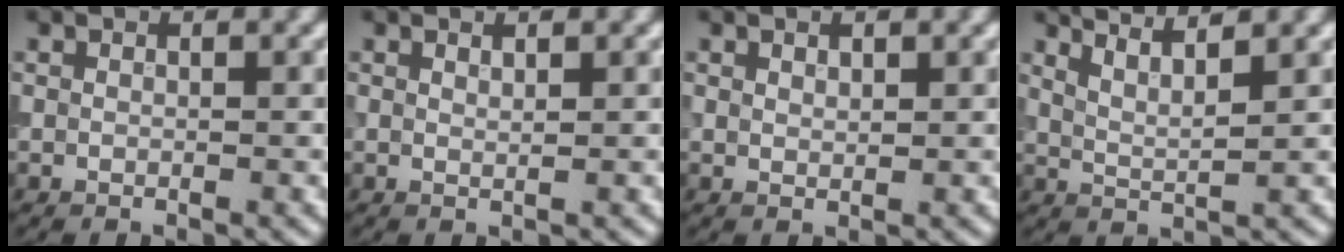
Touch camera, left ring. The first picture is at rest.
{"total": 0.8, "force": [0.5, 0.2, 0.6], "torque": [-0.003, -0.001, 0.008]}
{"total": 0.8, "force": [0.6, 0.3, 0.4], "torque": [-0.009, -0.001, 0.012]}
{"total": 3.9, "force": [3.2, 0.8, 2.1], "torque": [-0.024, 0.011, 0.039]}